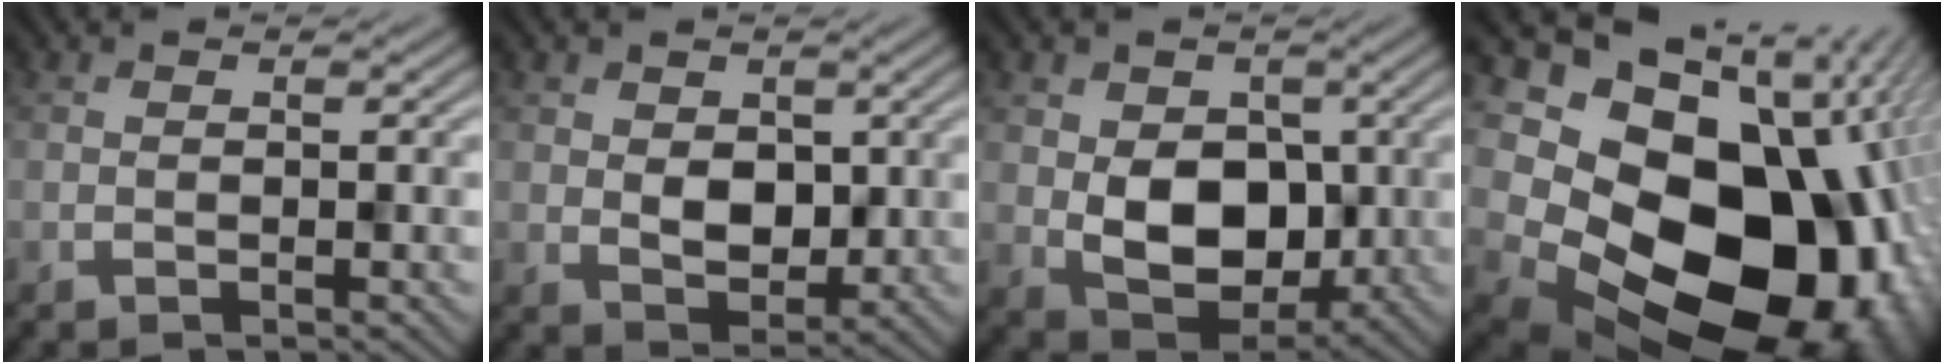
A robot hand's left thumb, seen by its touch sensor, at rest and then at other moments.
{"total": 3.1, "force": [1.3, 2.6, 1.0], "torque": [-0.025, -0.008, 0.025]}
{"total": 7.5, "force": [0.1, 6.0, 4.4], "torque": [-0.088, -0.017, 0.005]}
{"total": 21.5, "force": [-1.9, 16.3, 13.8], "torque": [-0.266, -0.064, -0.002]}